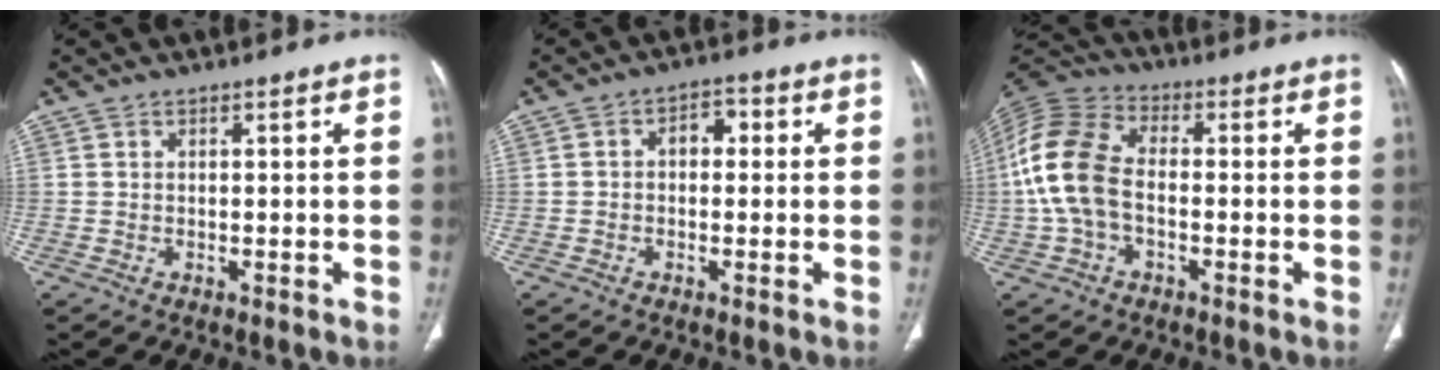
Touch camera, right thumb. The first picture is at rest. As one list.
[{"total": 3.7, "force": [0.2, 2.5, 2.7], "torque": [-0.025, 0.016, -0.006]}, {"total": 12.9, "force": [-1.3, 8.3, 9.8], "torque": [-0.212, 0.033, -0.032]}]